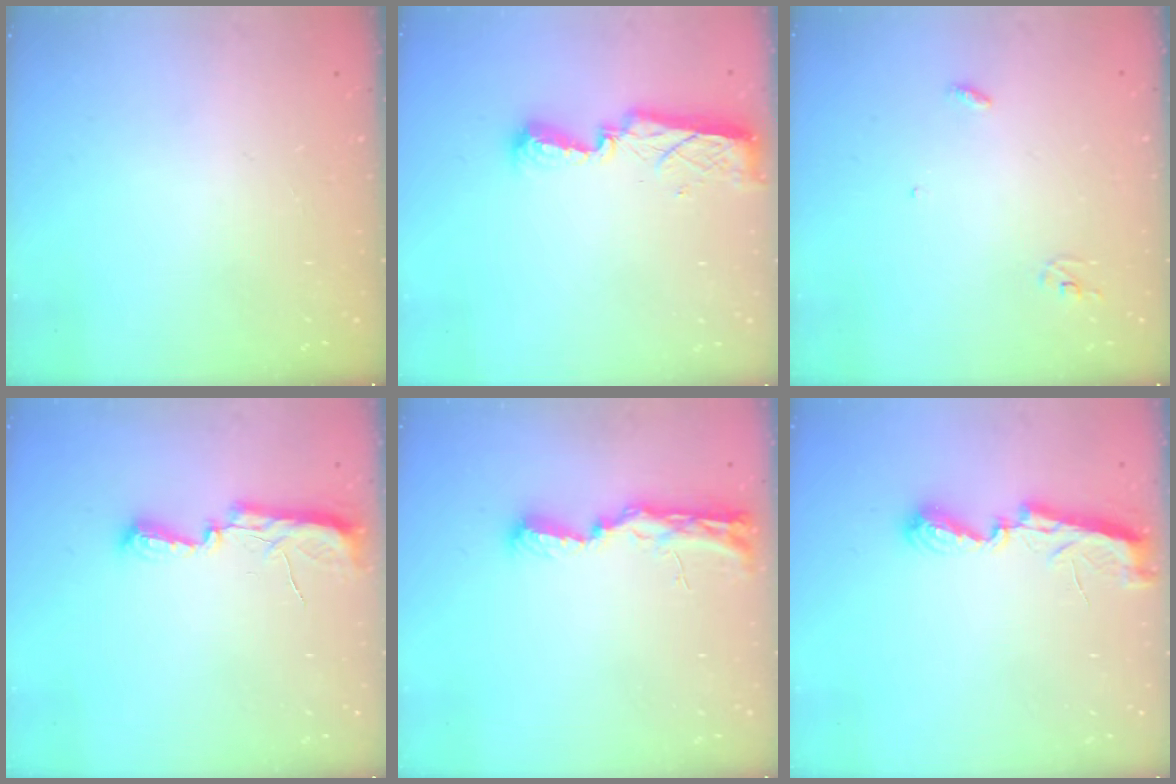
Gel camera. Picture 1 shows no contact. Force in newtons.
{"total": 8.2, "press": 8.2, "slide": 0.4}
{"total": 2.9, "press": 2.9, "slide": 0.2}
{"total": 7.4, "press": 7.4, "slide": 0.7}
{"total": 8.8, "press": 8.7, "slide": 0.9}
{"total": 7.2, "press": 7.2, "slide": 0.1}